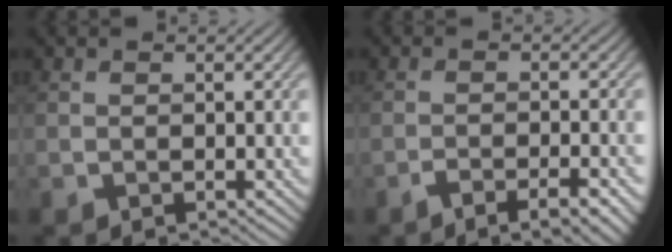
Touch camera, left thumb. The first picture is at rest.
{"total": 5.1, "force": [-3.3, 1.0, 3.8], "torque": [-0.056, 0.004, -0.059]}